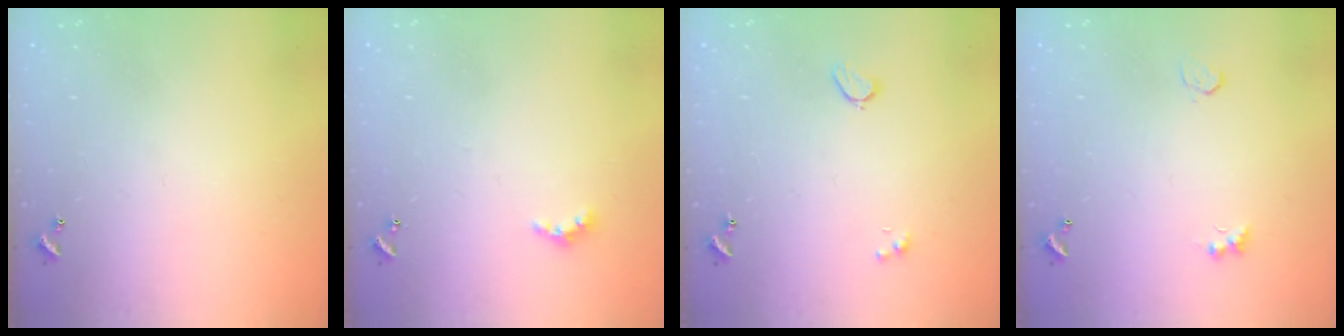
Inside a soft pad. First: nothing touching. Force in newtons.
{"total": 2.4, "press": 2.3, "slide": 0.5}
{"total": 2.2, "press": 2.1, "slide": 0.6}
{"total": 2.1, "press": 2.0, "slide": 0.6}